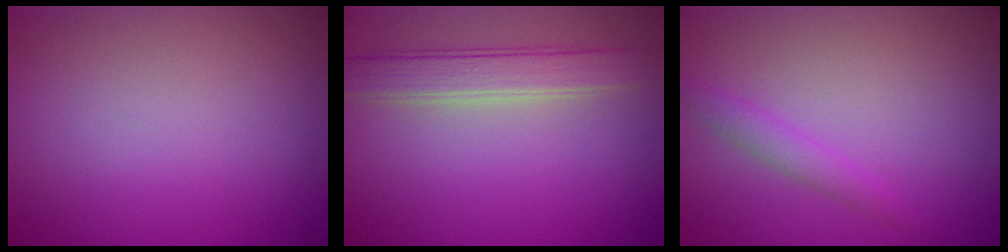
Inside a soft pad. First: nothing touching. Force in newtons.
{"total": 3.1, "press": 3.1, "slide": 0.3}
{"total": 1.5, "press": 1.5, "slide": 0.1}